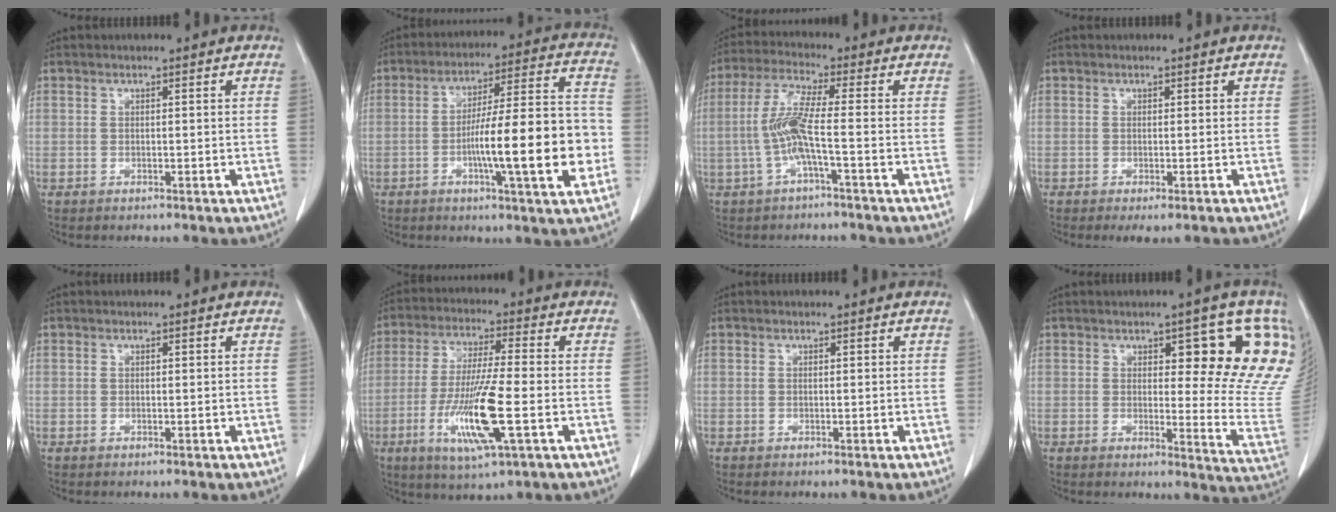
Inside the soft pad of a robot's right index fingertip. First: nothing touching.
{"total": 16.8, "force": [-3.7, 1.5, 16.3], "torque": [-0.253, 0.013, -0.057]}
{"total": 6.8, "force": [-1.4, -0.1, 6.7], "torque": [-0.147, 0.009, -0.032]}
{"total": 2.4, "force": [-1.6, 0.6, 1.6], "torque": [-0.015, -0.005, -0.024]}
{"total": 0.0}
{"total": 13.0, "force": [-3.6, 0.8, 12.4], "torque": [-0.247, -0.020, -0.068]}
{"total": 0.0}
{"total": 14.0, "force": [5.9, 3.7, 12.2], "torque": [-0.138, -0.013, 0.061]}